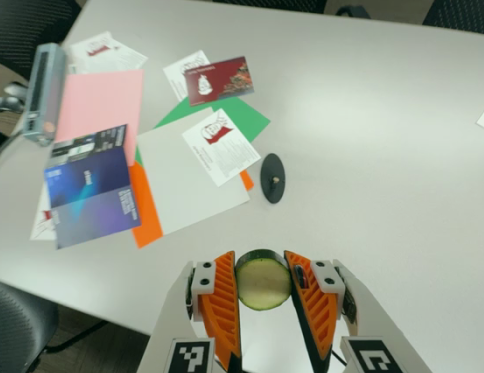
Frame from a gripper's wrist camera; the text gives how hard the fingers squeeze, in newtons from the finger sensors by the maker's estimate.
{"total": 10.8, "left": 10.5, "right": 11.0}